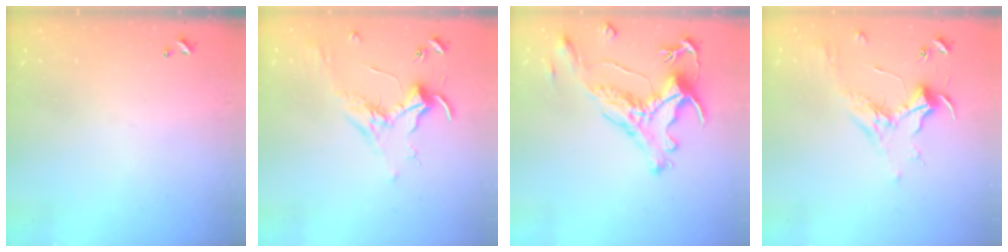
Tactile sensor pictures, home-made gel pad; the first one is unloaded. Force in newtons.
{"total": 1.7, "press": 1.6, "slide": 0.7}
{"total": 1.9, "press": 1.4, "slide": 1.2}
{"total": 1.7, "press": 1.5, "slide": 0.8}